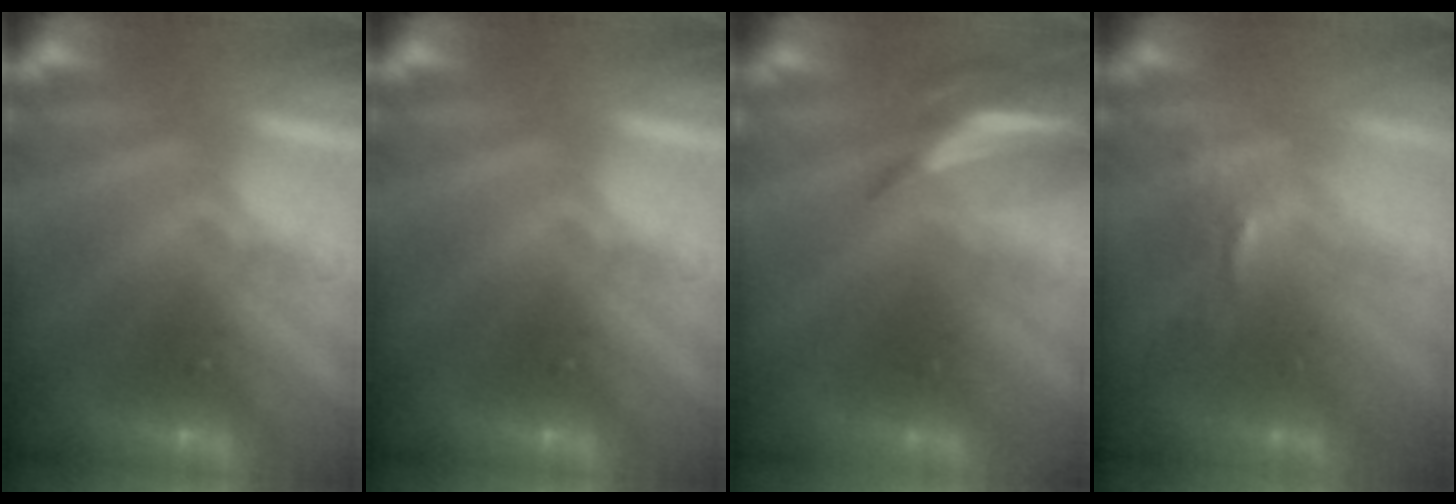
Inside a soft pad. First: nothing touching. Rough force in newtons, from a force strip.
{"total": 0.0}
{"total": 5.8}
{"total": 2.4}